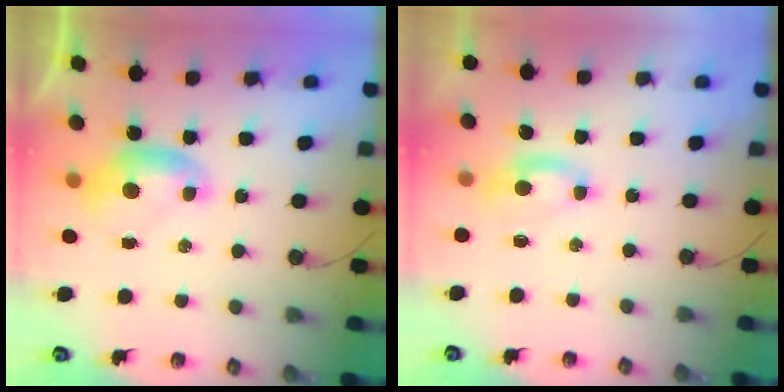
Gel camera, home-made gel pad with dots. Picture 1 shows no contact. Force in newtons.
{"total": 0.8, "press": 0.6, "slide": 0.4}